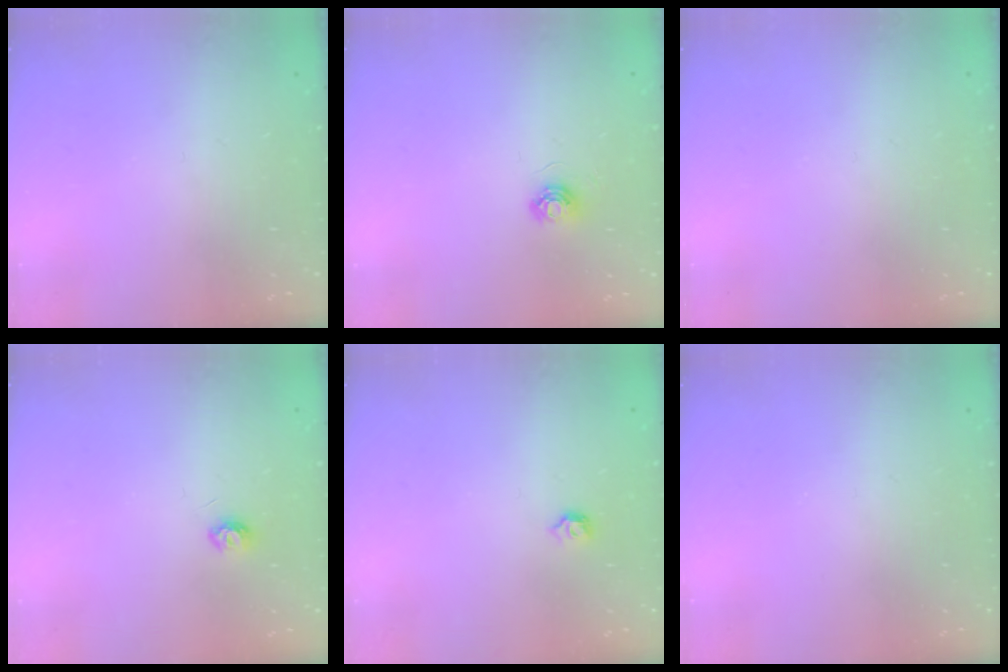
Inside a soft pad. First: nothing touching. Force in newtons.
{"total": 5.0, "press": 4.9, "slide": 0.4}
{"total": 0.0}
{"total": 4.6, "press": 4.6, "slide": 0.5}
{"total": 4.0, "press": 4.0, "slide": 0.8}
{"total": 0.0}